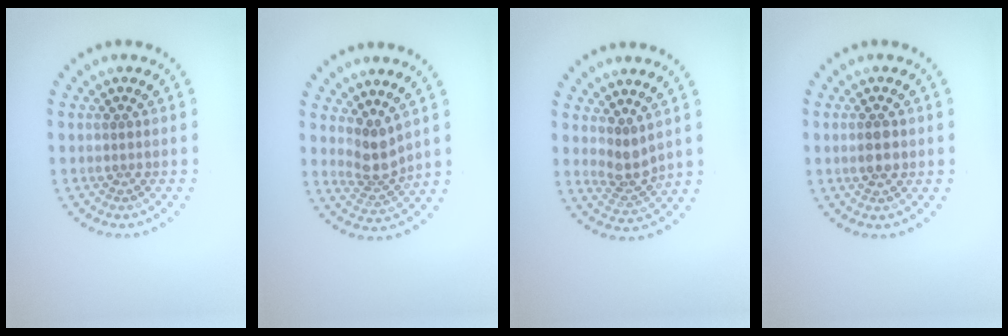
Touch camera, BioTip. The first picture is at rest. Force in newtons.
{"total": 2.7, "press": 2.1, "slide": 1.8}
{"total": 2.3, "press": 1.9, "slide": 1.4}
{"total": 1.8, "press": 1.7, "slide": 0.3}